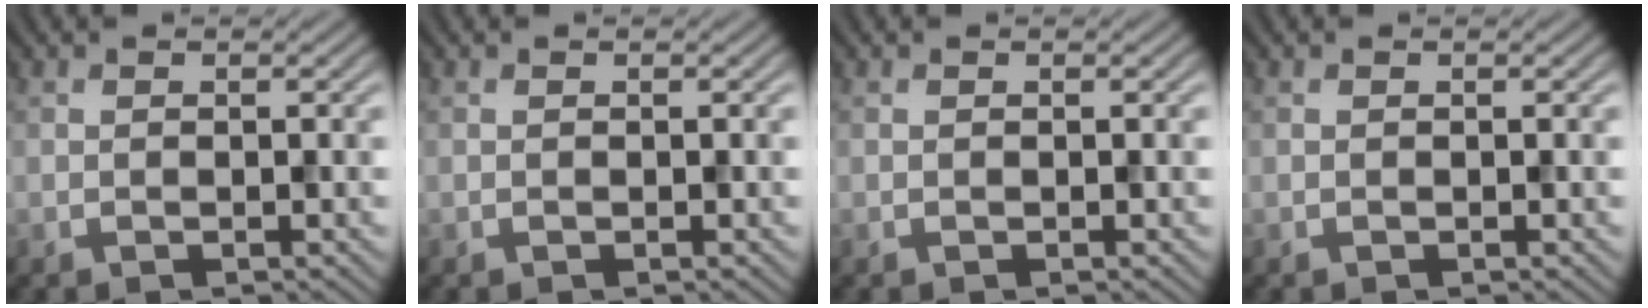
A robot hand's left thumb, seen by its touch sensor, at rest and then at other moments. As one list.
[{"total": 0.0}, {"total": 0.0}, {"total": 0.0}]